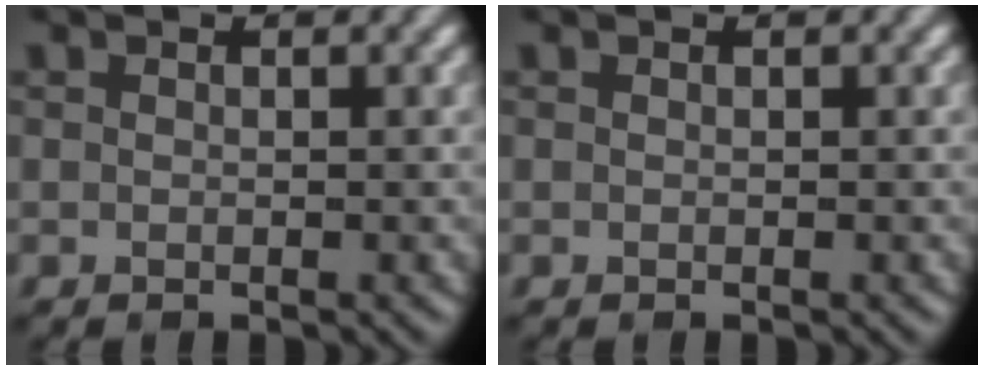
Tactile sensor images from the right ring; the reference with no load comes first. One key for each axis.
{"total": 0.0}